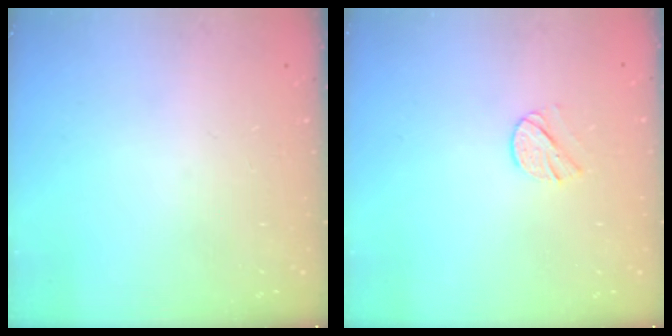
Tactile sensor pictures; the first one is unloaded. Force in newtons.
{"total": 7.3, "press": 7.3, "slide": 0.4}